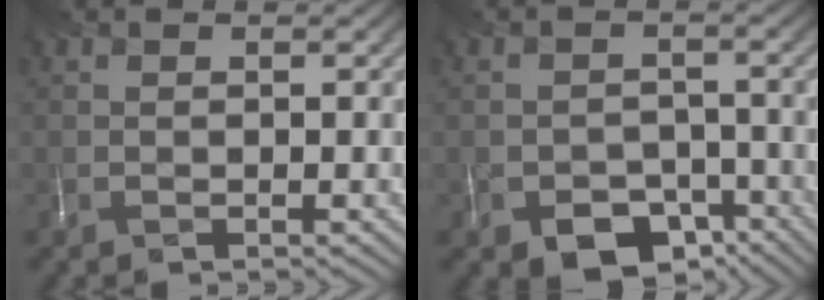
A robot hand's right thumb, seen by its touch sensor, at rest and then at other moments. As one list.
[{"total": 6.2, "force": [-4.4, 3.9, 2.1], "torque": [-0.034, -0.021, -0.071]}]